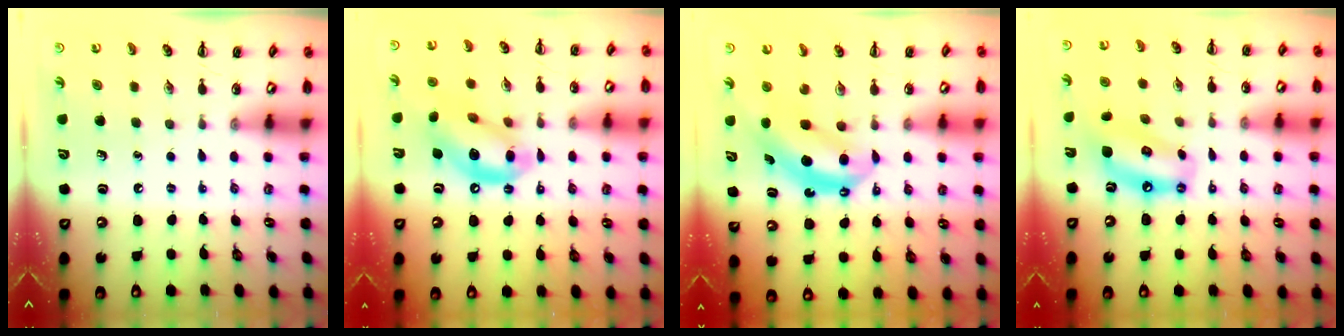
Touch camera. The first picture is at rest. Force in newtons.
{"total": 13.3, "press": 12.9, "slide": 3.4}
{"total": 6.4, "press": 6.3, "slide": 1.0}
{"total": 11.1, "press": 10.7, "slide": 2.9}